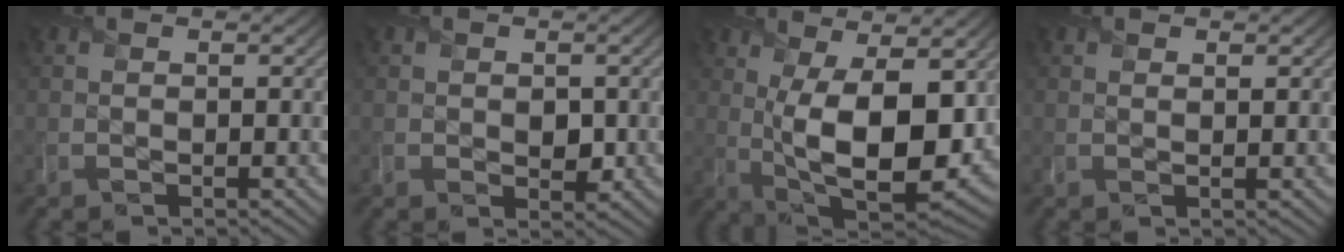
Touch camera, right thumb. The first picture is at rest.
{"total": 2.0, "force": [0.0, 1.6, 1.2], "torque": [-0.024, -0.011, -0.002]}
{"total": 13.8, "force": [1.2, 6.7, 12.0], "torque": [-0.217, -0.019, 0.029]}
{"total": 1.0, "force": [0.8, 0.3, 0.5], "torque": [-0.015, -0.002, 0.014]}